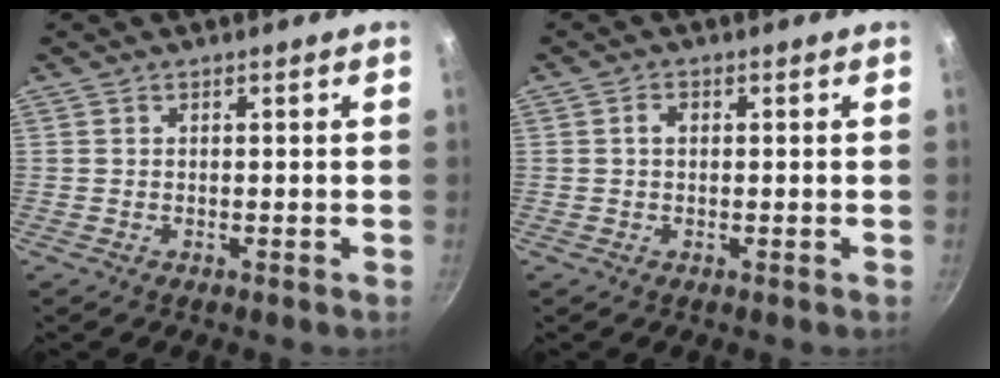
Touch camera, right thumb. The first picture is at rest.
{"total": 1.7, "force": [0.2, 1.2, 1.2], "torque": [-0.019, 0.006, 0.001]}